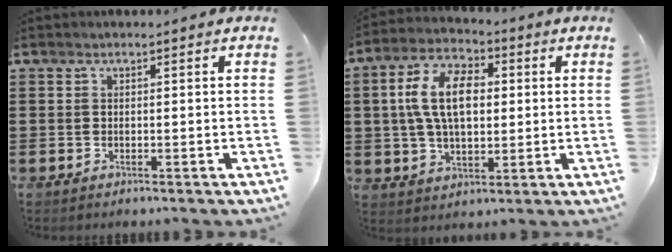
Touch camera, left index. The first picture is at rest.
{"total": 10.4, "force": [1.7, 5.8, 8.4], "torque": [-0.196, 0.011, 0.022]}